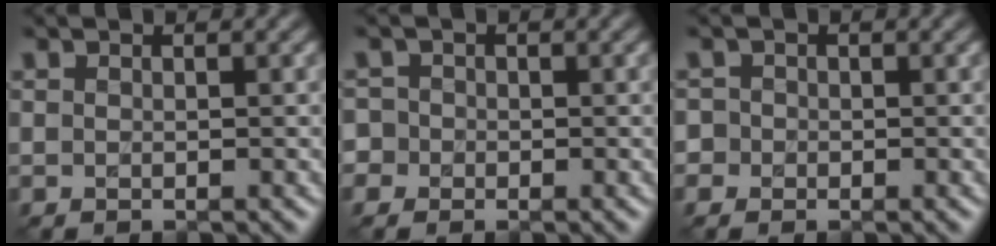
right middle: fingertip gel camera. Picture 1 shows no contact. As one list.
[{"total": 2.2, "force": [-0.7, 2.0, 0.2], "torque": [0.012, 0.007, -0.027]}, {"total": 1.3, "force": [-0.3, 1.2, -0.1], "torque": [0.017, -0.002, -0.009]}]